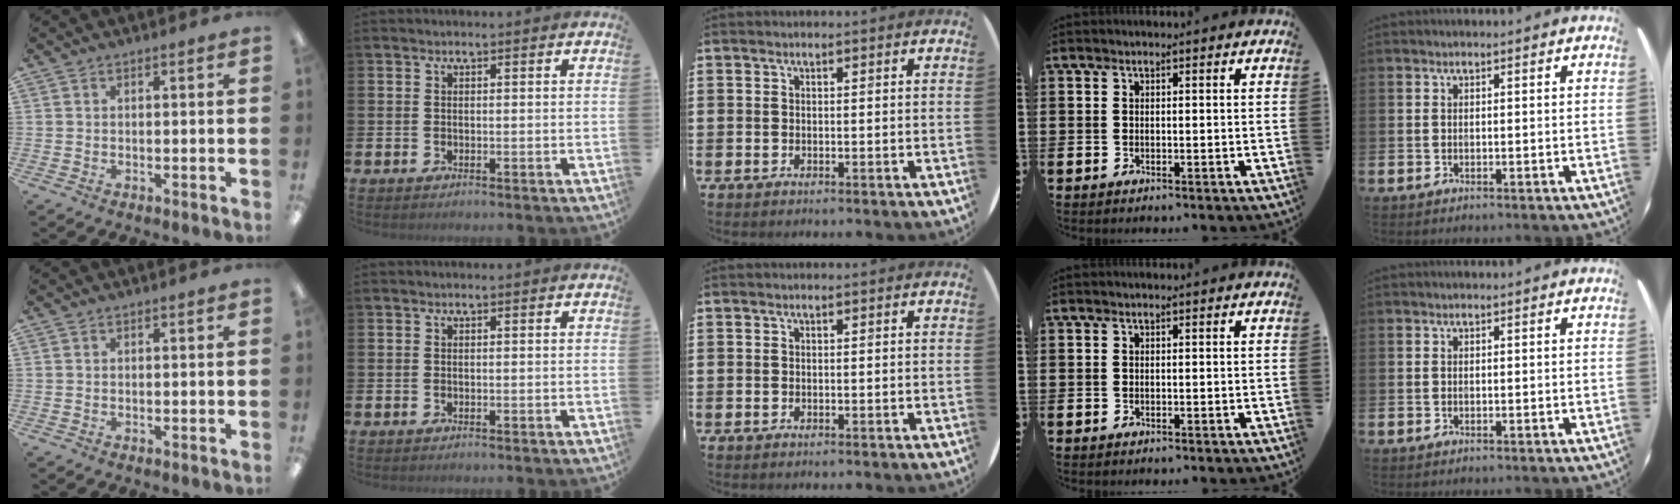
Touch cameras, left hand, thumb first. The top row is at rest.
{}